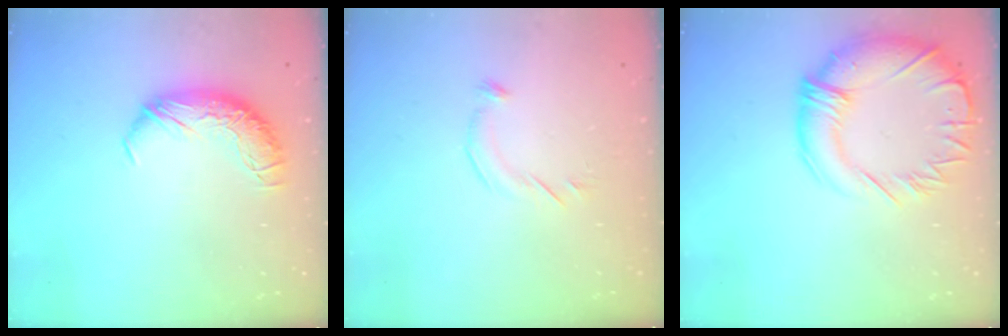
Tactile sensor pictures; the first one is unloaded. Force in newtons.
{"total": 4.6, "press": 4.4, "slide": 1.2}
{"total": 6.8, "press": 6.0, "slide": 3.2}